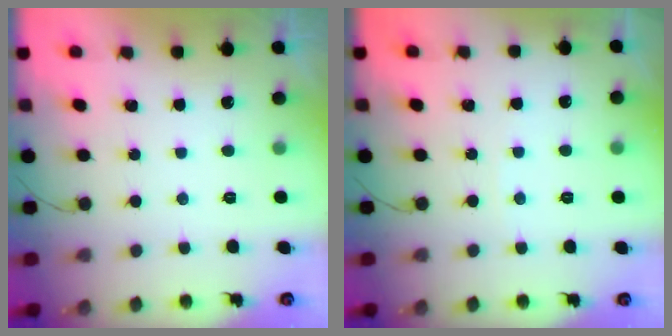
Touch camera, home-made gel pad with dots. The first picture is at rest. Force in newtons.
{"total": 1.7, "press": 1.7, "slide": 0.2}